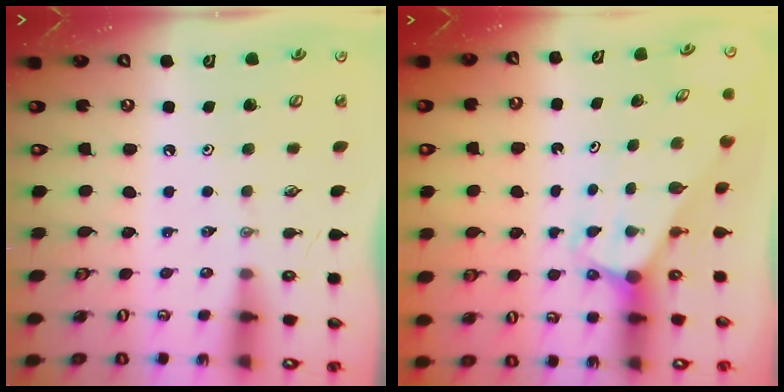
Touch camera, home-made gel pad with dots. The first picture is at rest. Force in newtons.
{"total": 2.9, "press": 2.9, "slide": 0.2}